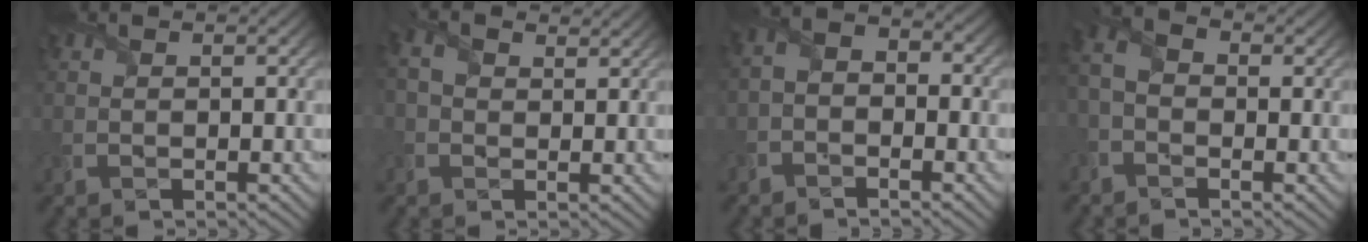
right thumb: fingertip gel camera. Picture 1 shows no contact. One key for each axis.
{"total": 2.9, "fx": 0.9, "fy": 2.0, "fz": 1.9, "tx": -0.051, "ty": 0.004, "tz": 0.010}
{"total": 2.9, "fx": -2.0, "fy": 1.6, "fz": 1.4, "tx": -0.029, "ty": 0.004, "tz": -0.052}
{"total": 4.1, "fx": -1.3, "fy": 2.7, "fz": 2.7, "tx": -0.069, "ty": 0.008, "tz": -0.032}